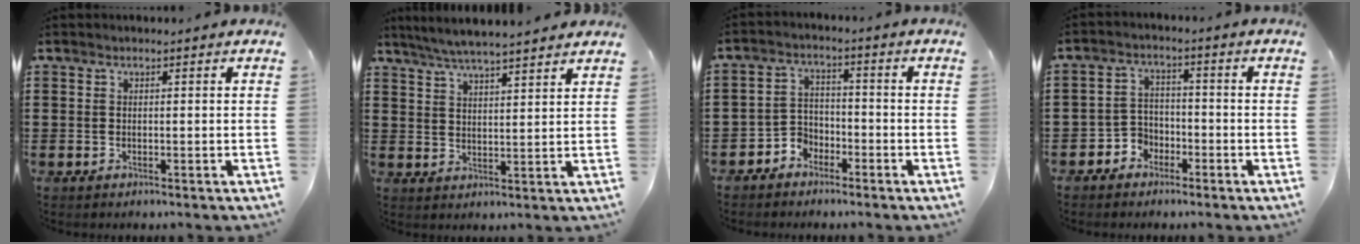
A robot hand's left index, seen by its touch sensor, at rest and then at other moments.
{"total": 5.0, "force": [4.6, 0.0, 1.8], "torque": [-0.050, -0.018, 0.082]}
{"total": 3.8, "force": [-3.2, 2.1, 0.2], "torque": [-0.015, 0.009, -0.068]}
{"total": 3.7, "force": [-2.7, 2.5, 0.4], "torque": [-0.019, 0.009, -0.059]}